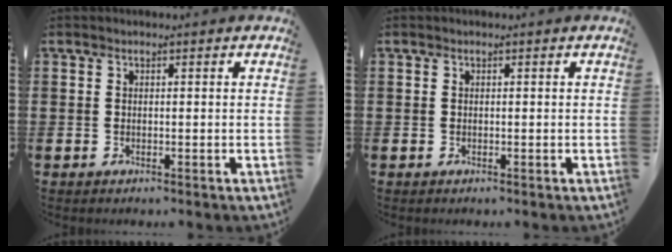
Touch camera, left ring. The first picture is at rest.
{"total": 0.0}